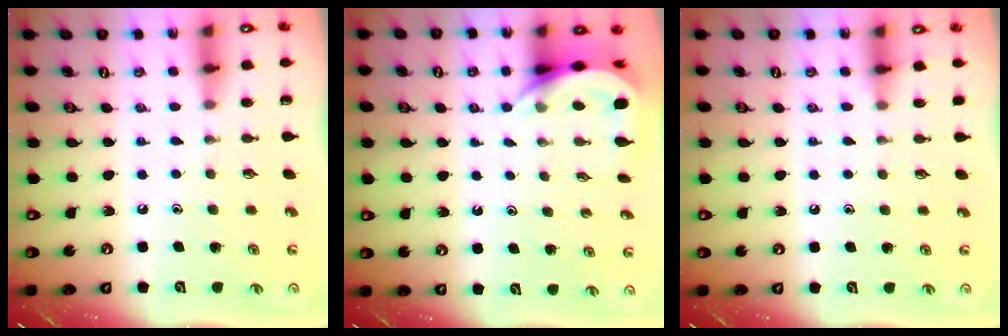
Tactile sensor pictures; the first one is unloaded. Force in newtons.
{"total": 7.0, "press": 7.0, "slide": 0.2}
{"total": 4.0, "press": 4.0, "slide": 0.4}